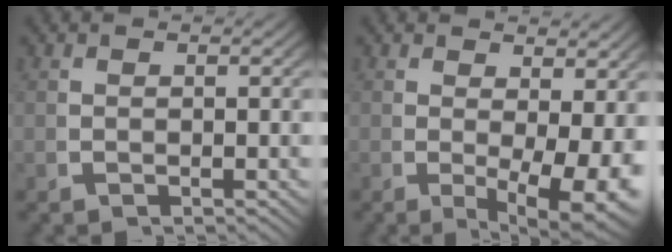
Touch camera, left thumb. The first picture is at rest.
{"total": 6.6, "force": [-0.3, 3.5, 5.6], "torque": [-0.083, -0.027, 0.006]}